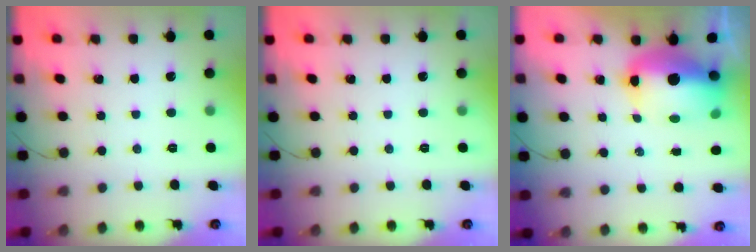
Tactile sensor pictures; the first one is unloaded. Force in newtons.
{"total": 0.0}
{"total": 13.7, "press": 13.3, "slide": 3.3}